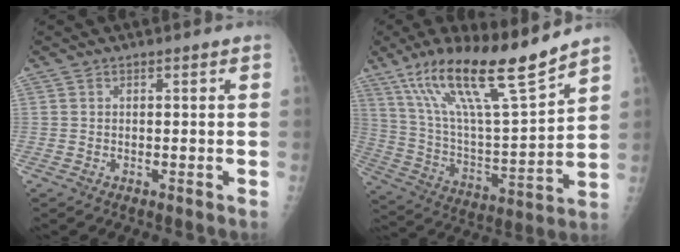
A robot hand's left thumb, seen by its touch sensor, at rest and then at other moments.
{"total": 20.7, "force": [14.7, 3.0, 14.3], "torque": [-0.235, -0.063, 0.269]}